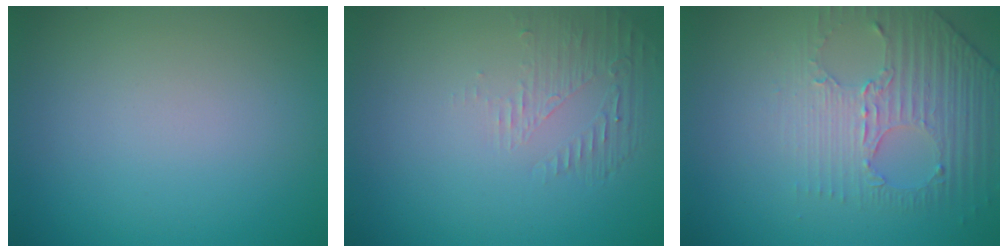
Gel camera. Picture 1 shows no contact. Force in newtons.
{"total": 1.6, "press": 0.4, "slide": 1.6}
{"total": 4.4, "press": 3.1, "slide": 3.0}